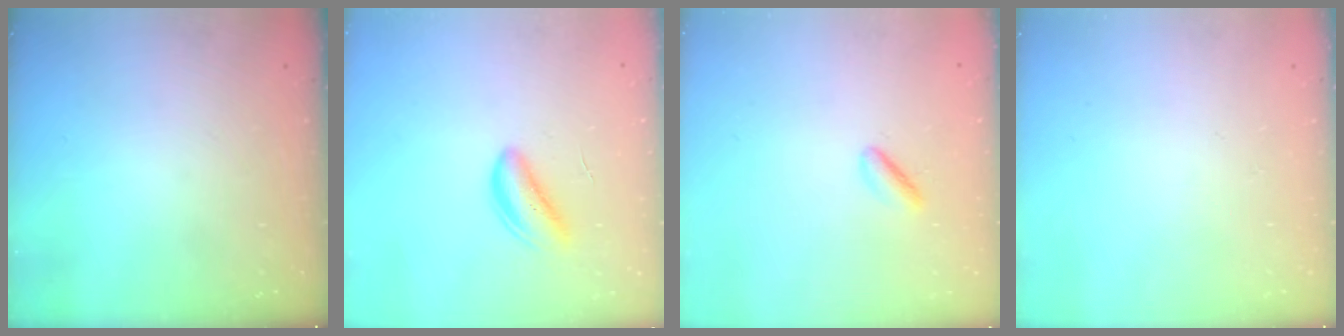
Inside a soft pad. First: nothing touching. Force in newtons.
{"total": 5.8, "press": 5.7, "slide": 1.1}
{"total": 2.7, "press": 2.6, "slide": 0.8}
{"total": 0.0}